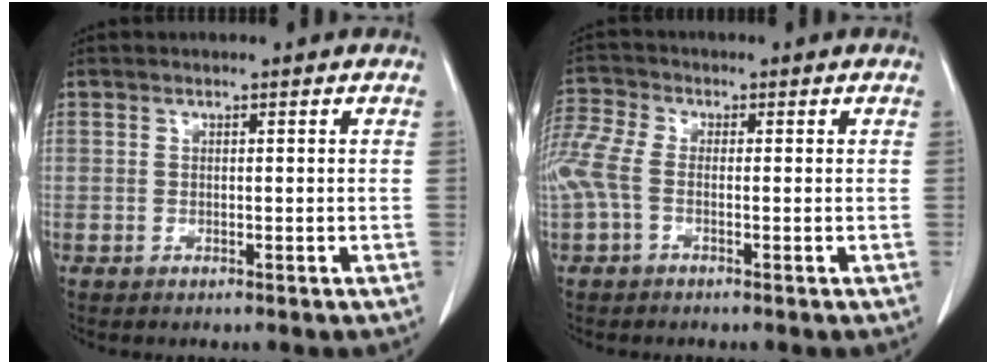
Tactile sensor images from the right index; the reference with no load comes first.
{"total": 7.7, "force": [-0.9, 4.3, 6.3], "torque": [-0.182, 0.023, -0.021]}